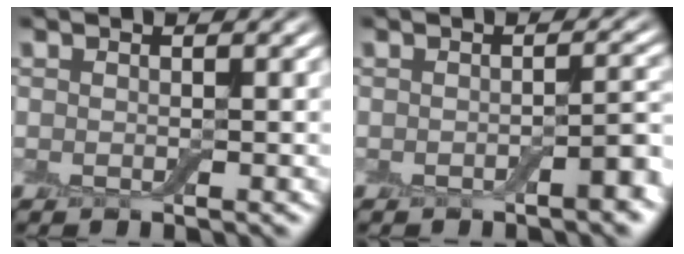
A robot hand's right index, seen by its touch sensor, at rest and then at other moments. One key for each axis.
{"total": 1.9, "fx": -0.9, "fy": 0.3, "fz": 1.6, "tx": -0.023, "ty": 0.007, "tz": -0.014}